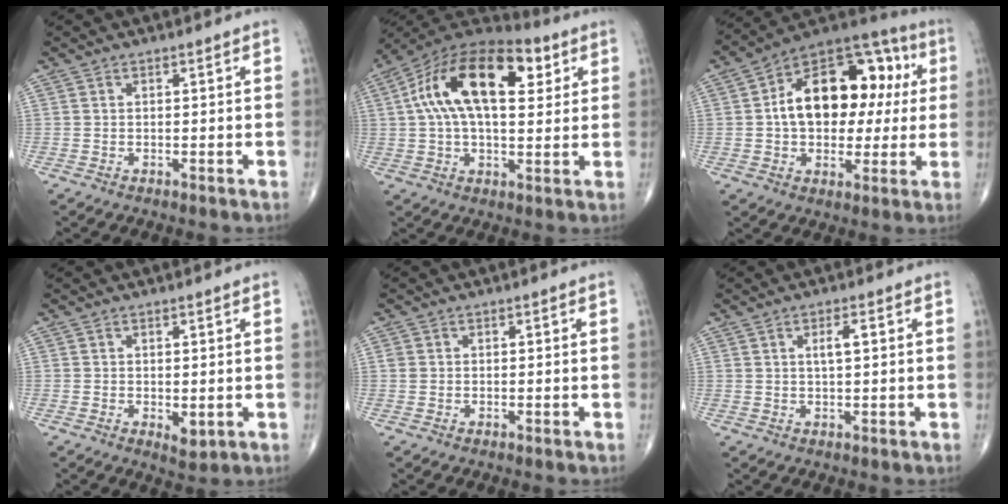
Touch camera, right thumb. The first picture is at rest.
{"total": 21.4, "force": [6.1, 10.9, 17.4], "torque": [-0.291, 0.022, 0.092]}
{"total": 21.6, "force": [2.7, 13.6, 16.6], "torque": [-0.203, 0.035, 0.036]}
{"total": 2.5, "force": [-0.3, 1.3, 2.1], "torque": [-0.023, -0.008, -0.001]}
{"total": 0.9, "force": [0.1, 0.9, 0.3], "torque": [-0.003, 0.001, 0.003]}
{"total": 2.6, "force": [0.8, 0.6, 2.4], "torque": [-0.046, 0.000, 0.014]}